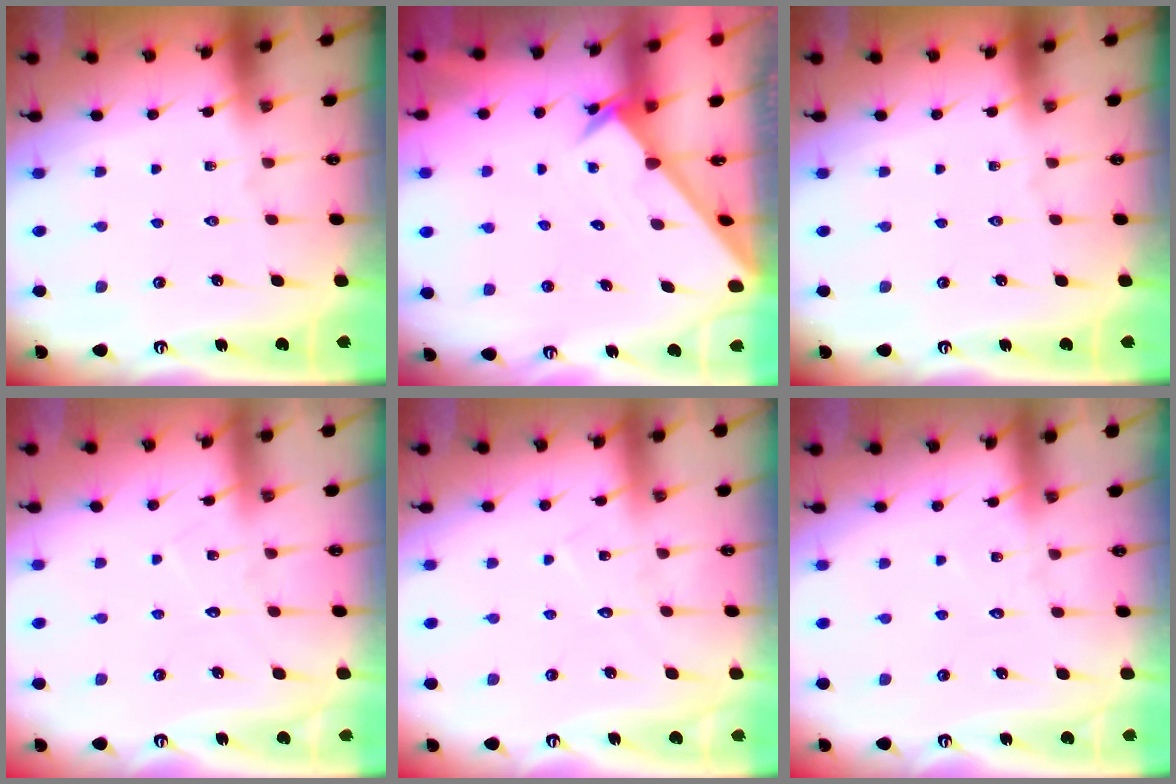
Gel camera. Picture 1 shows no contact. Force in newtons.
{"total": 2.1, "press": 2.1, "slide": 0.1}
{"total": 0.0}
{"total": 5.3, "press": 5.3, "slide": 0.5}
{"total": 6.4, "press": 6.4, "slide": 0.2}
{"total": 4.5, "press": 4.5, "slide": 0.3}